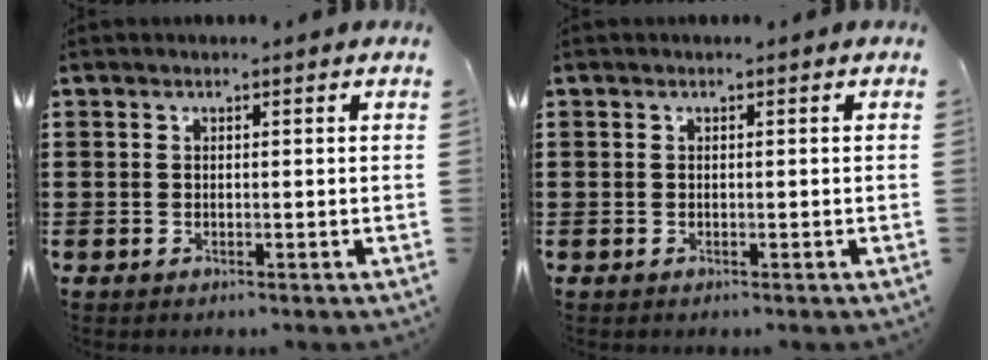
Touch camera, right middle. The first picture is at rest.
{"total": 0.0}